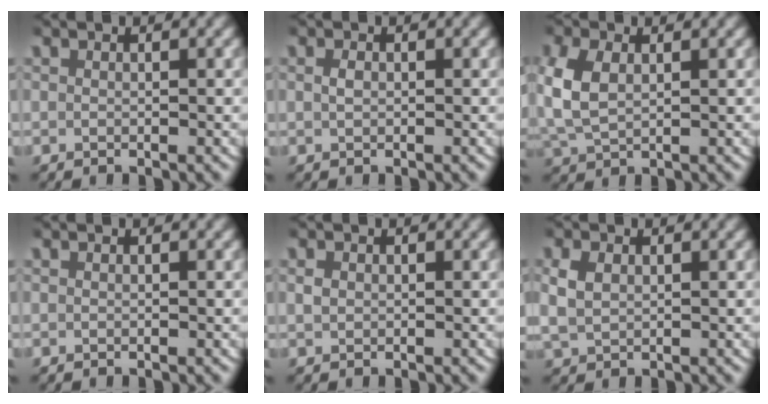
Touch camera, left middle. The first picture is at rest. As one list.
[{"total": 0.6, "force": [0.0, 0.5, 0.4], "torque": [-0.012, -0.001, 0.002]}, {"total": 4.4, "force": [0.6, 3.4, 2.8], "torque": [-0.092, -0.010, 0.020]}, {"total": 0.0}, {"total": 0.7, "force": [0.1, 0.7, 0.3], "torque": [-0.009, 0.000, 0.005]}, {"total": 2.9, "force": [0.6, 2.4, 1.5], "torque": [-0.043, -0.002, 0.018]}]